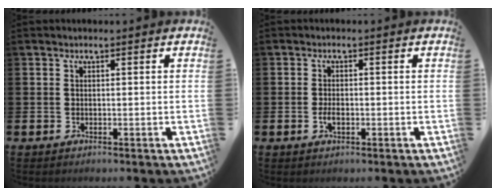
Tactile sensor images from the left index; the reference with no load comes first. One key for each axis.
{"total": 1.8, "fx": -0.5, "fy": 0.9, "fz": 1.5, "tx": -0.034, "ty": 0.003, "tz": -0.009}